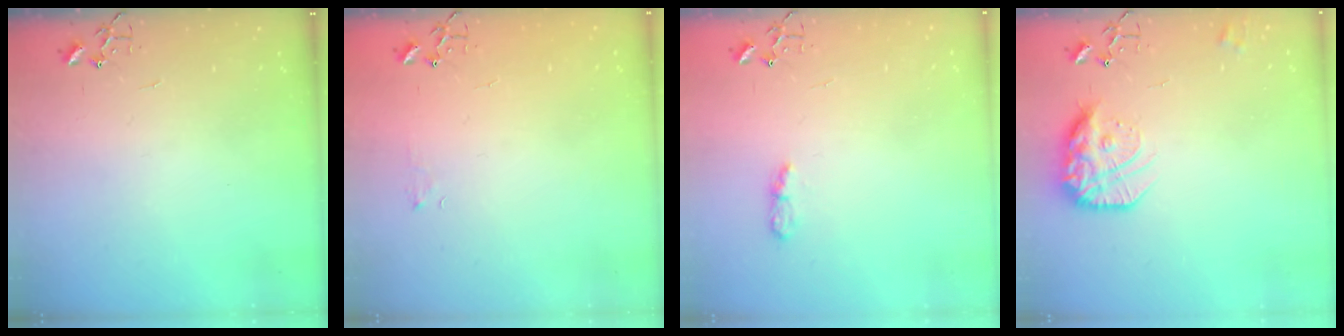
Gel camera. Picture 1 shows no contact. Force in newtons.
{"total": 3.8, "press": 3.8, "slide": 0.5}
{"total": 6.1, "press": 6.1, "slide": 0.5}
{"total": 16.5, "press": 16.4, "slide": 1.3}